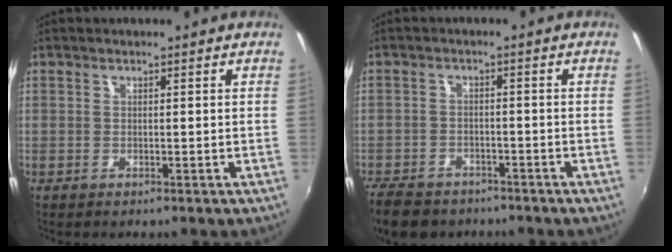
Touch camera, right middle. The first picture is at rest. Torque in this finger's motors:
{"motor_torque": [1.13, -1.01, 0.29, 0.21]}